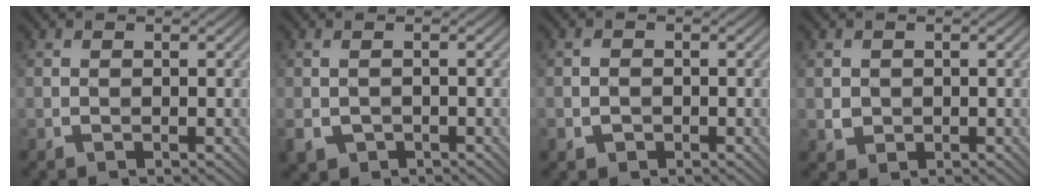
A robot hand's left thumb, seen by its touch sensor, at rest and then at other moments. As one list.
[{"total": 2.5, "force": [-0.9, 1.7, 1.6], "torque": [-0.048, -0.007, -0.017]}, {"total": 1.7, "force": [-0.6, 1.4, 0.7], "torque": [-0.017, -0.003, -0.012]}, {"total": 1.5, "force": [0.2, 1.5, 0.3], "torque": [-0.017, -0.004, 0.005]}]